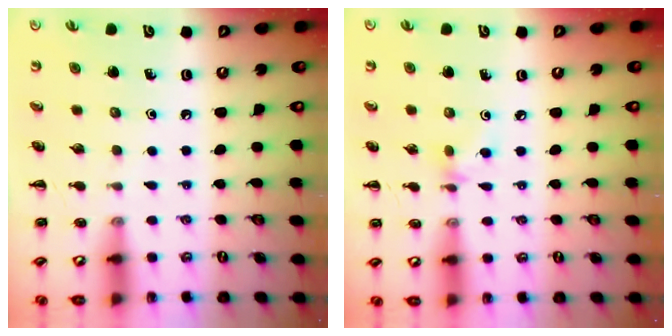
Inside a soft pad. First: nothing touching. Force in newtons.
{"total": 4.8, "press": 4.6, "slide": 1.2}